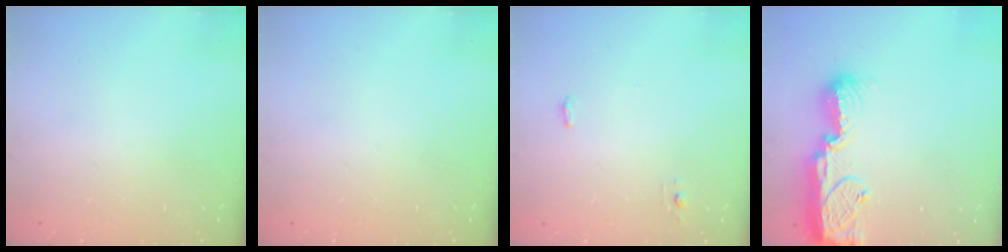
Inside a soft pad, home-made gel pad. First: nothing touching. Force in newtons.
{"total": 0.0}
{"total": 7.6, "press": 3.8, "slide": 6.6}
{"total": 13.6, "press": 13.4, "slide": 2.3}